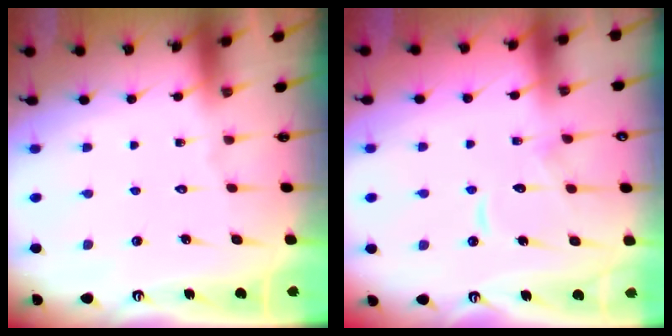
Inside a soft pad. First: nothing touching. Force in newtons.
{"total": 9.4, "press": 9.4, "slide": 1.0}